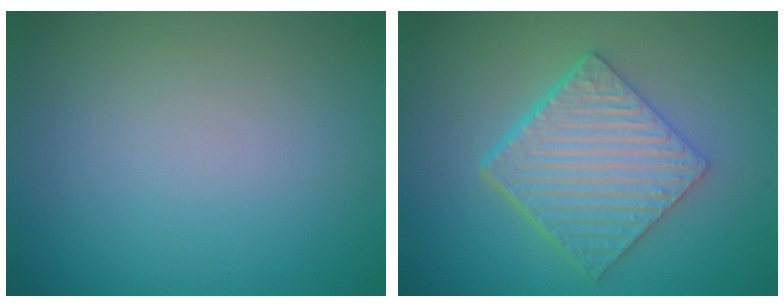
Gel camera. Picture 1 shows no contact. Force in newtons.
{"total": 6.4, "press": 4.6, "slide": 4.4}